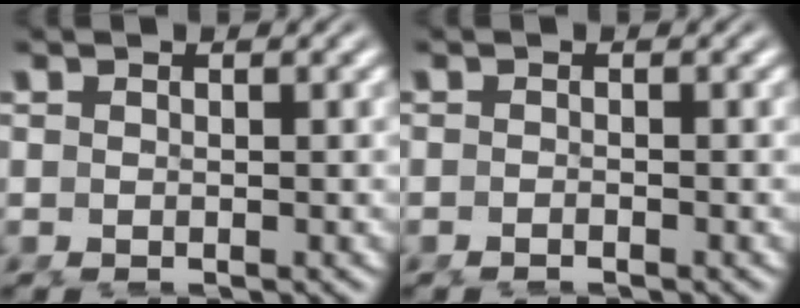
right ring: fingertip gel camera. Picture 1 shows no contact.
{"total": 0.9, "force": [-0.8, -0.5, 0.0], "torque": [0.000, -0.004, -0.013]}